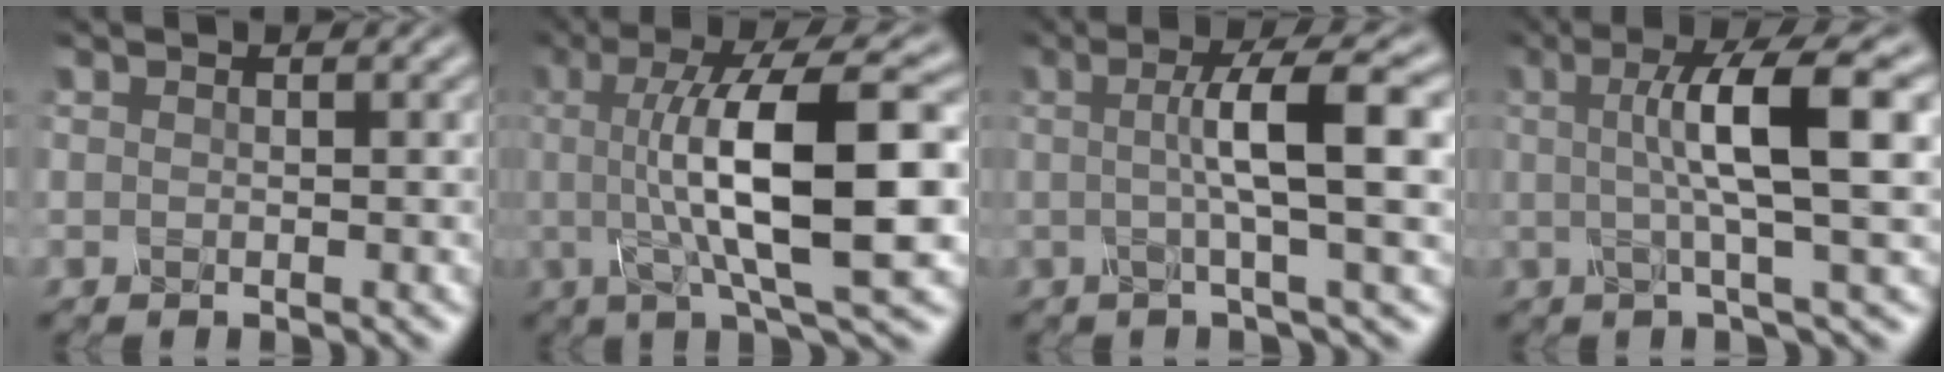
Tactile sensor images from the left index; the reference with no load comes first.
{"total": 12.3, "force": [0.5, 3.2, 11.8], "torque": [-0.167, 0.011, 0.005]}
{"total": 7.1, "force": [0.6, 1.3, 7.0], "torque": [-0.102, 0.013, 0.005]}
{"total": 8.1, "force": [1.2, 1.5, 7.9], "torque": [-0.108, 0.011, 0.015]}